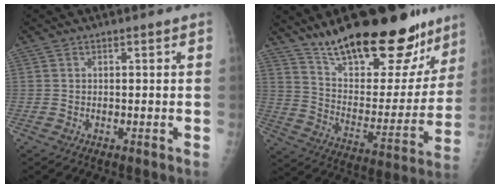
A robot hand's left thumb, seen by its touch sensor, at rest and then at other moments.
{"total": 29.3, "force": [21.2, 10.4, 17.2], "torque": [-0.216, -0.093, 0.325]}